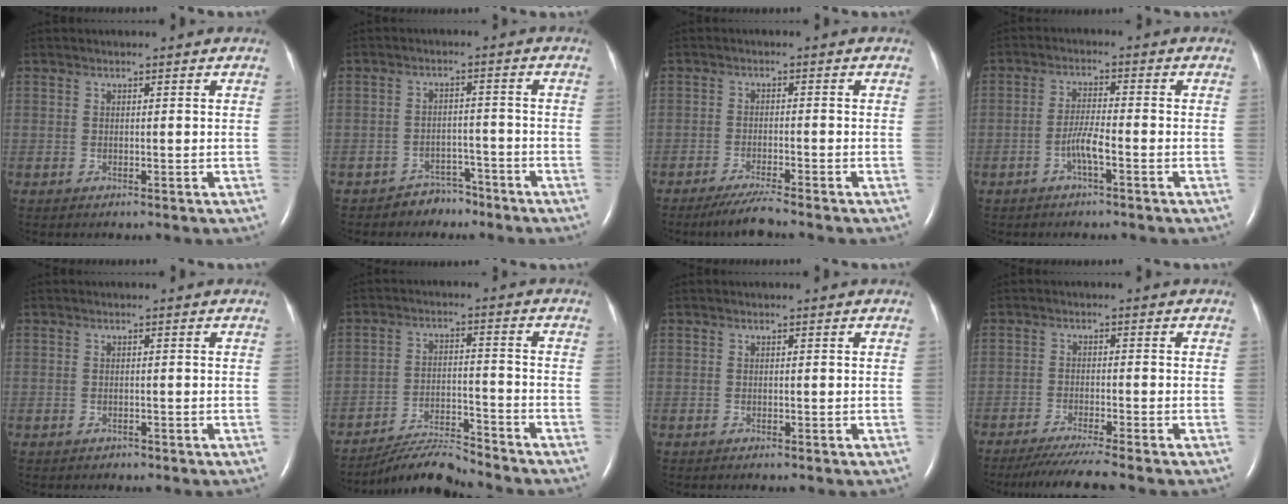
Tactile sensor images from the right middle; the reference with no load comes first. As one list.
[{"total": 3.9, "force": [-3.2, 2.2, 0.0], "torque": [0.001, 0.010, -0.046]}, {"total": 4.0, "force": [-3.5, -0.6, 1.9], "torque": [-0.043, -0.016, -0.068]}, {"total": 3.6, "force": [-1.7, 0.1, 3.1], "torque": [-0.061, 0.002, -0.035]}, {"total": 0.6, "force": [-0.5, 0.3, 0.0], "torque": [-0.009, -0.001, -0.009]}, {"total": 7.9, "force": [-7.8, -0.3, 1.1], "torque": [-0.021, 0.000, -0.138]}, {"total": 0.0}, {"total": 8.0, "force": [-6.9, -1.3, 3.9], "torque": [-0.050, -0.029, -0.111]}]